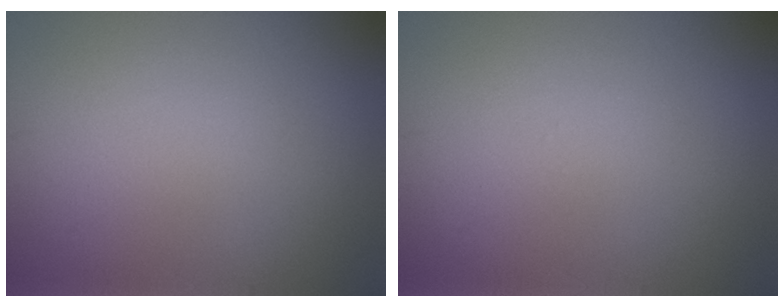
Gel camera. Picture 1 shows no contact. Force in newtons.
{"total": 0.0}